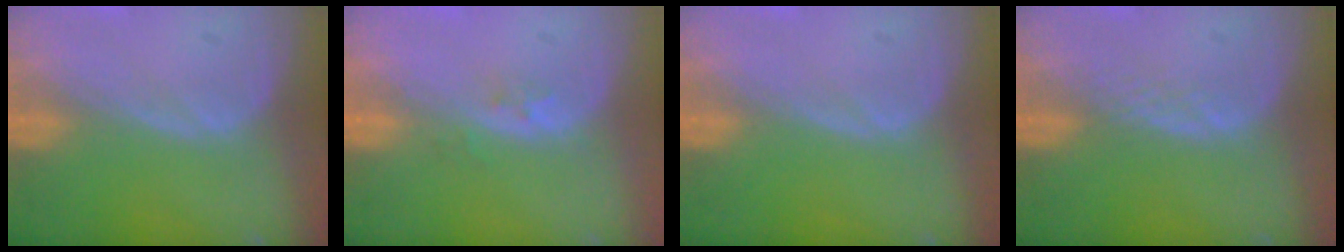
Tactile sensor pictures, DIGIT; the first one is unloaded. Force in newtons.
{"total": 1.6, "press": 1.2, "slide": 1.0}
{"total": 0.0}
{"total": 1.3, "press": 1.2, "slide": 0.1}